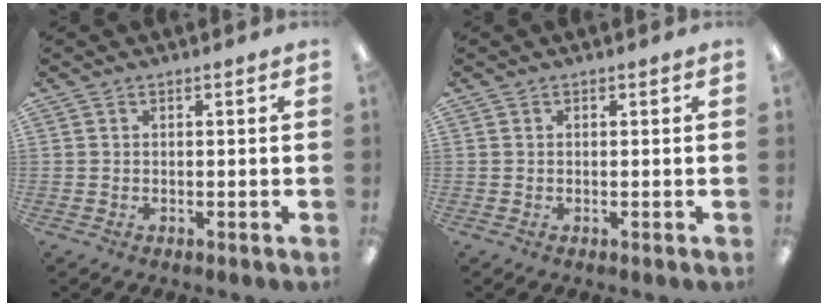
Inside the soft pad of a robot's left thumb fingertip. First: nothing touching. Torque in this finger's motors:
{"motor_torque": [-0.19, 0.01, 0.16, -0.10, 0.01]}